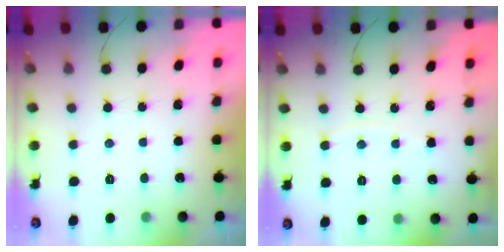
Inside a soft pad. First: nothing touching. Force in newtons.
{"total": 2.9, "press": 2.8, "slide": 0.4}